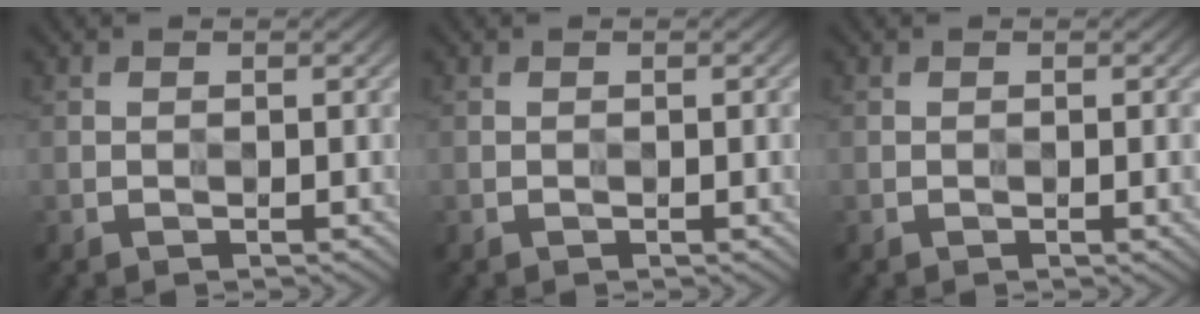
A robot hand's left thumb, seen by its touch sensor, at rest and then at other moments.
{"total": 1.6, "force": [-0.8, 0.3, 1.4], "torque": [-0.019, -0.001, -0.011]}
{"total": 2.1, "force": [-0.9, 0.5, 1.8], "torque": [-0.024, -0.003, -0.011]}